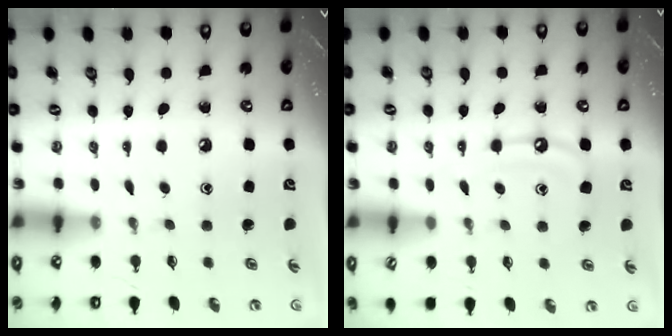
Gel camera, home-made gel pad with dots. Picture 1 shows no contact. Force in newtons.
{"total": 8.0, "press": 7.9, "slide": 0.9}